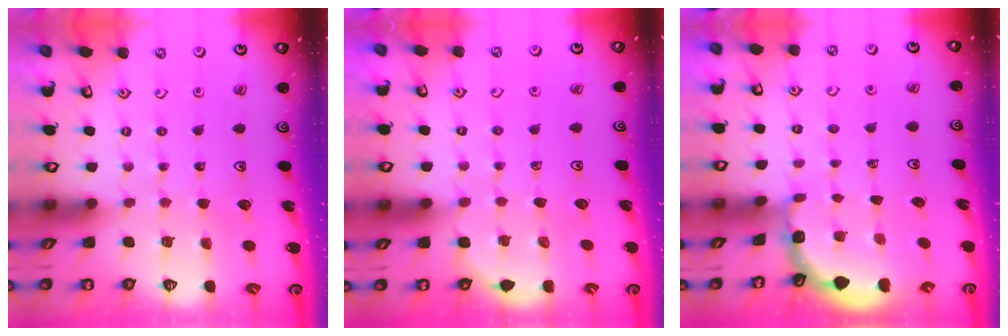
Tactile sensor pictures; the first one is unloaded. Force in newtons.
{"total": 3.3, "press": 3.0, "slide": 1.5}
{"total": 1.8, "press": 1.8, "slide": 0.2}